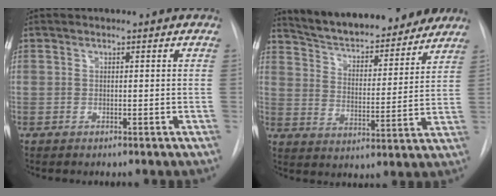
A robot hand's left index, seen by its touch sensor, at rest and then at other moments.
{"total": 19.0, "force": [17.0, 4.8, 6.9], "torque": [-0.107, -0.006, 0.244]}